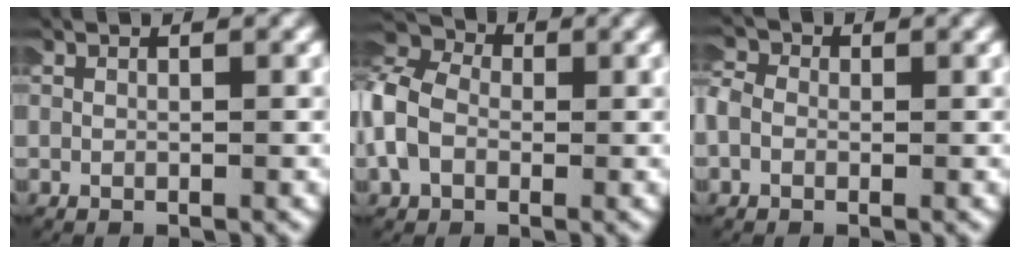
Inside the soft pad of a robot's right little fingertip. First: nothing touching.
{"total": 9.1, "force": [1.9, 7.4, 4.9], "torque": [-0.112, 0.020, 0.010]}
{"total": 3.2, "force": [0.2, 2.8, 1.5], "torque": [-0.044, 0.003, -0.004]}